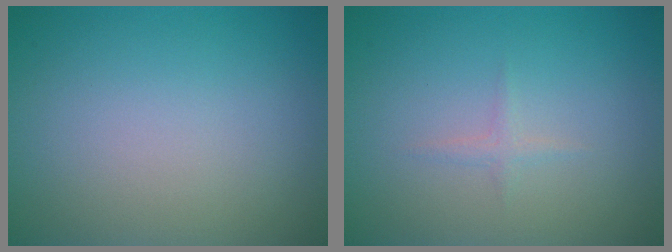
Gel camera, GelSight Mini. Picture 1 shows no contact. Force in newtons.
{"total": 0.7, "press": 0.7, "slide": 0.1}